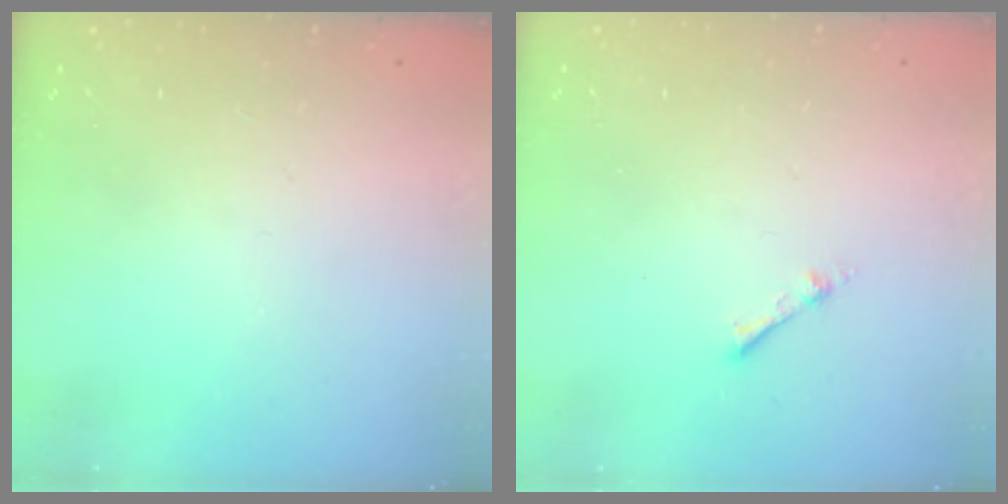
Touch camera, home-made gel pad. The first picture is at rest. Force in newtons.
{"total": 1.9, "press": 1.9, "slide": 0.3}